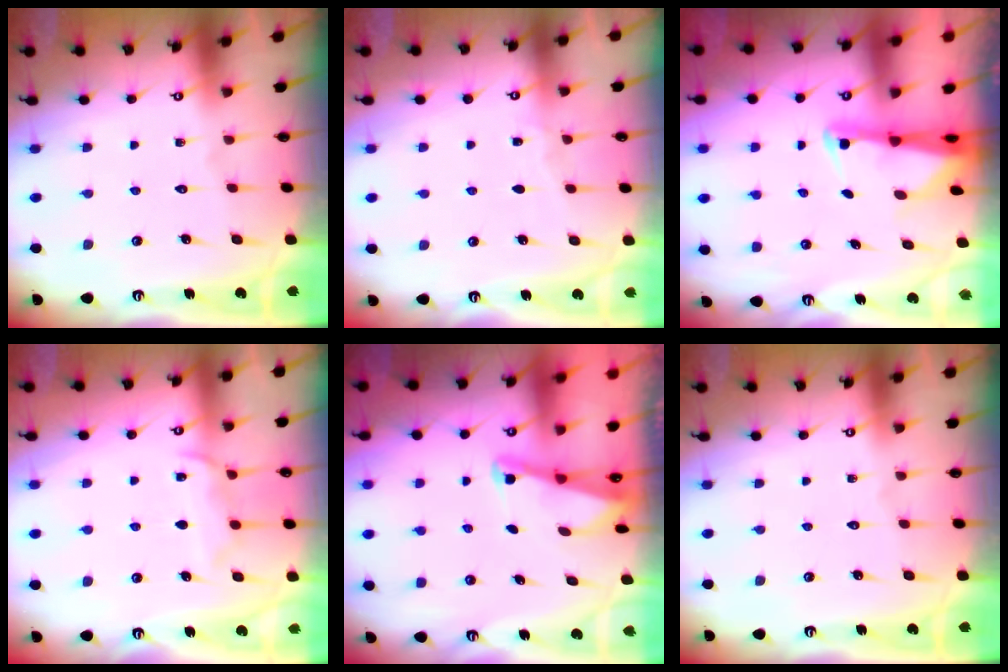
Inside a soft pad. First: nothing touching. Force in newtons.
{"total": 2.5, "press": 2.5, "slide": 0.4}
{"total": 2.5, "press": 2.4, "slide": 0.5}
{"total": 8.8, "press": 8.7, "slide": 1.0}
{"total": 2.1, "press": 2.0, "slide": 0.3}
{"total": 0.0}